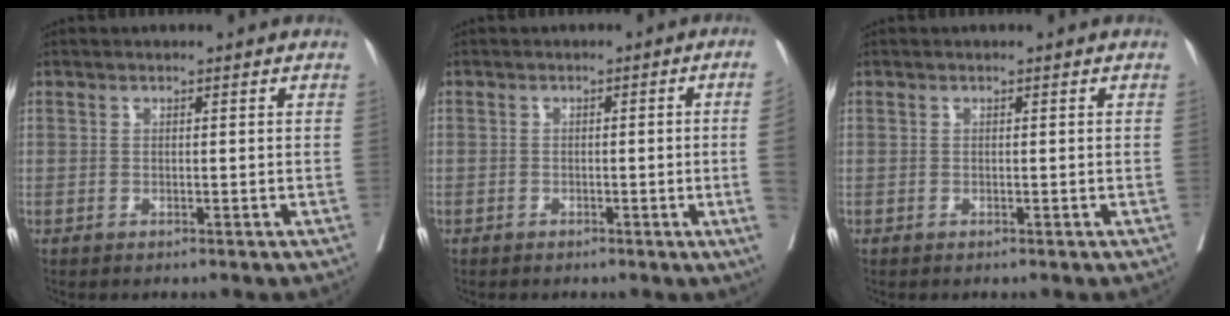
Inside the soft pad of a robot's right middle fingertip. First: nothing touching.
{"total": 4.6, "force": [-1.0, -1.2, 4.3], "torque": [-0.053, -0.004, -0.015]}
{"total": 0.0}